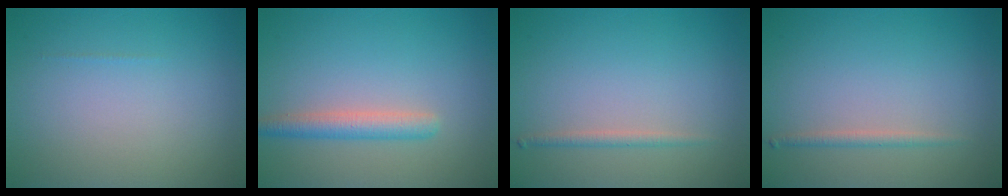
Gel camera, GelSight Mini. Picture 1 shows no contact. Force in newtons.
{"total": 2.6, "press": 2.6, "slide": 0.1}
{"total": 1.1, "press": 1.1, "slide": 0.0}
{"total": 1.1, "press": 1.1, "slide": 0.0}